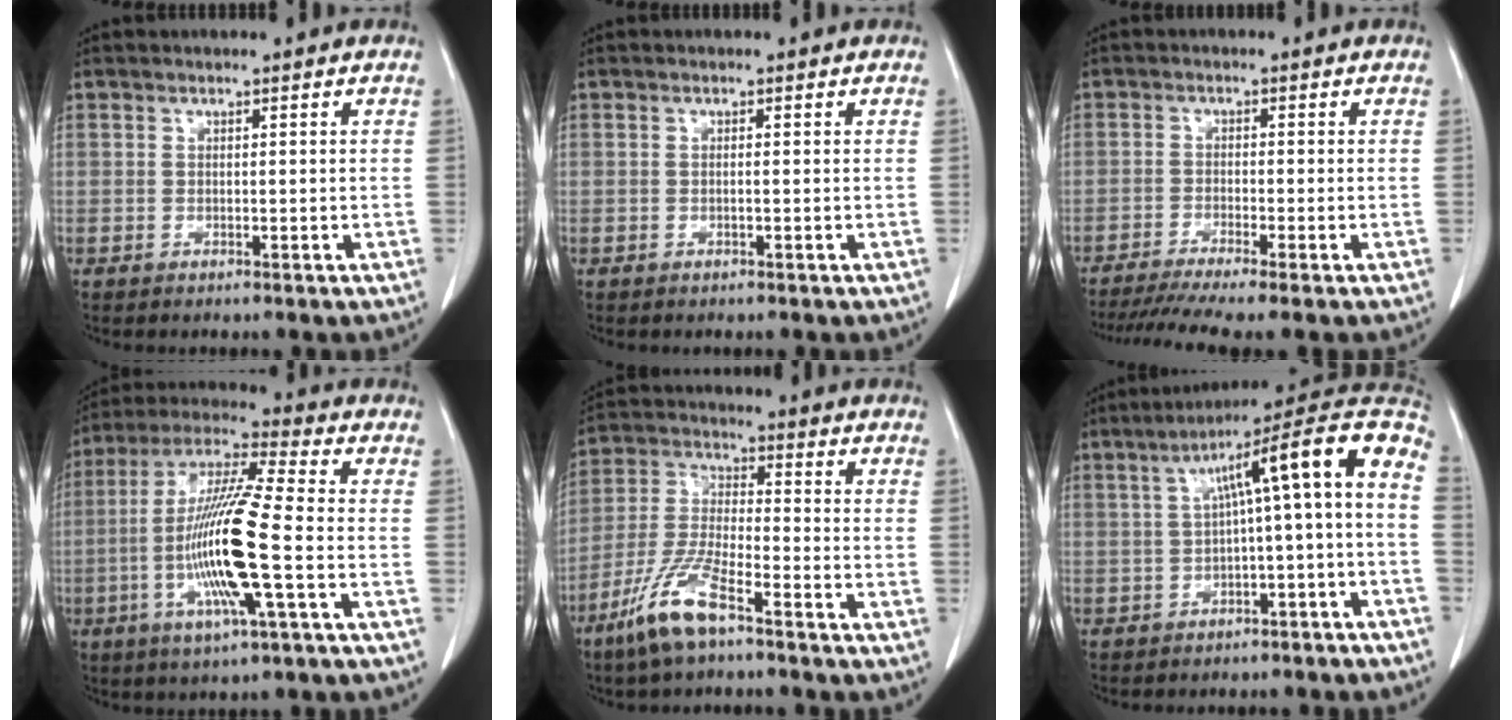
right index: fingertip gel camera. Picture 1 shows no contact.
{"total": 0.5, "force": [-0.1, 0.0, 0.5], "torque": [-0.009, 0.001, -0.001]}
{"total": 9.3, "force": [-7.6, -0.7, 5.2], "torque": [-0.077, -0.017, -0.121]}
{"total": 15.6, "force": [-3.3, 0.4, 15.2], "torque": [-0.308, -0.008, -0.070]}
{"total": 10.1, "force": [-6.6, 1.5, 7.4], "torque": [-0.163, -0.019, -0.135]}
{"total": 13.4, "force": [0.2, 0.4, 13.4], "torque": [-0.196, 0.051, 0.000]}